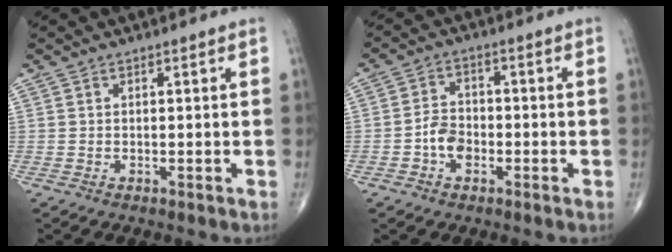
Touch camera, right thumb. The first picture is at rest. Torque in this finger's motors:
{"motor_torque": [0.98, 0.85, 0.29, -0.45, 0.05]}